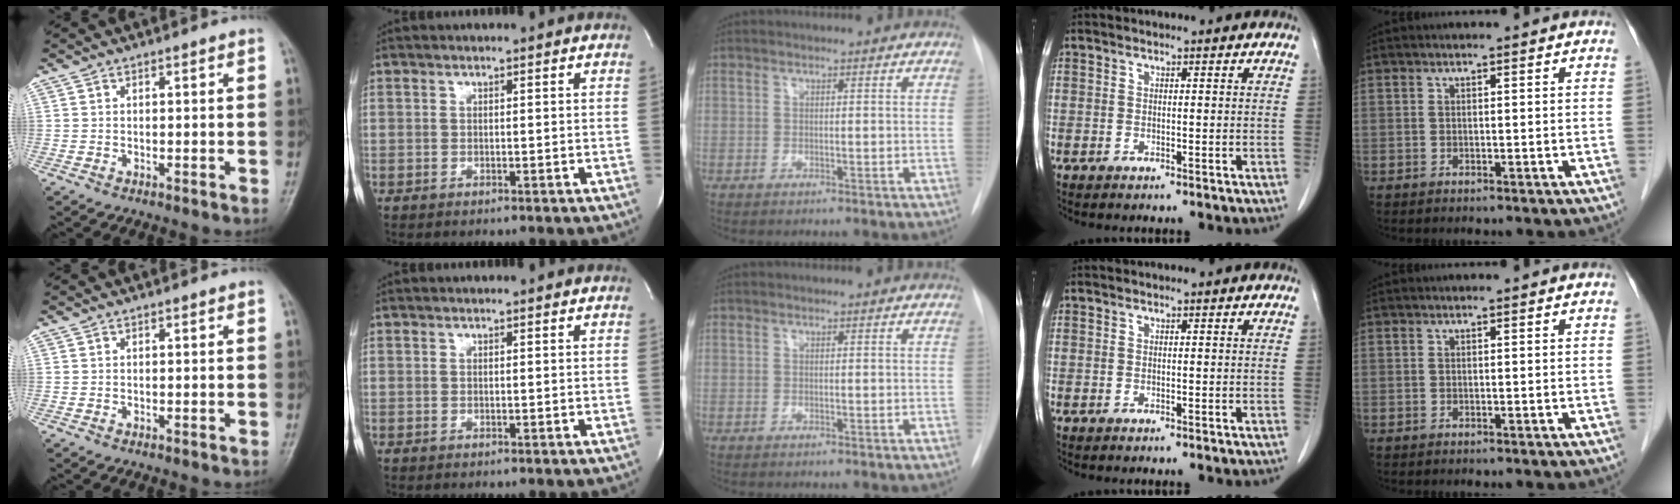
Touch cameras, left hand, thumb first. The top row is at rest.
{}